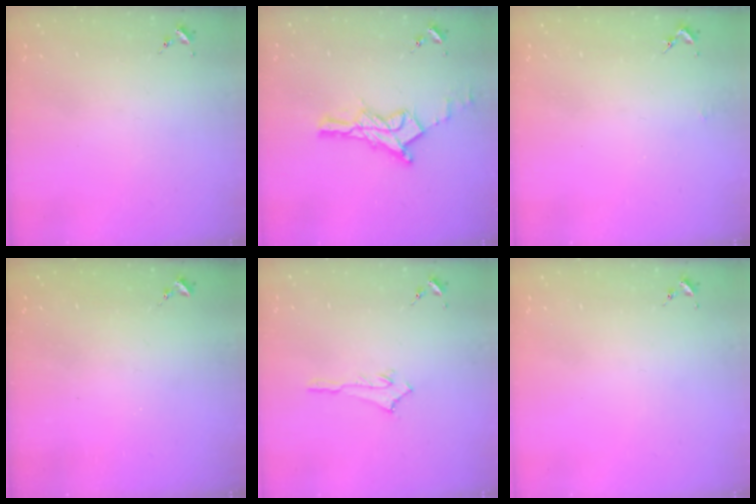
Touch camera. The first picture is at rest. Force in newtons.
{"total": 14.2, "press": 14.1, "slide": 1.0}
{"total": 1.4, "press": 1.4, "slide": 0.1}
{"total": 0.0}
{"total": 2.5, "press": 2.5, "slide": 0.2}
{"total": 0.0}